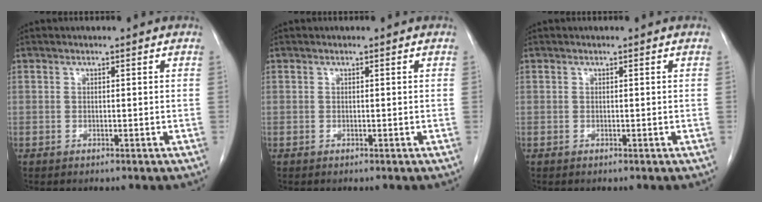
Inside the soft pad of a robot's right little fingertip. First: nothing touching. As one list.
[{"total": 0.0}, {"total": 0.0}]